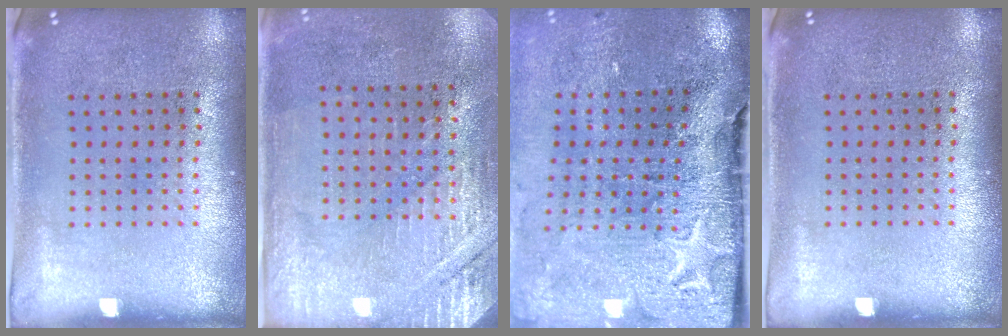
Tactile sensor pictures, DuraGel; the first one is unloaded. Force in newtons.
{"total": 2.8, "press": 2.7, "slide": 0.9}
{"total": 4.1, "press": 3.4, "slide": 2.3}
{"total": 0.0}